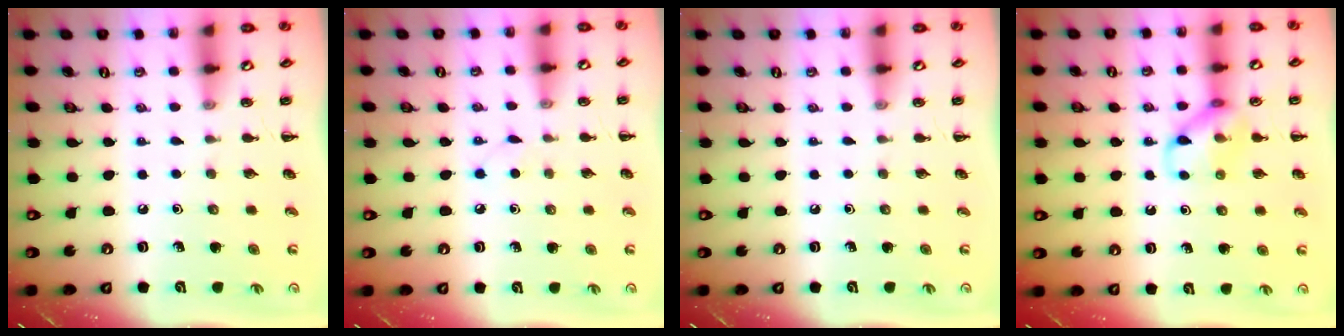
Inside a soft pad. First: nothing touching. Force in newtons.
{"total": 2.7, "press": 2.6, "slide": 0.9}
{"total": 0.0}
{"total": 10.4, "press": 10.3, "slide": 0.4}